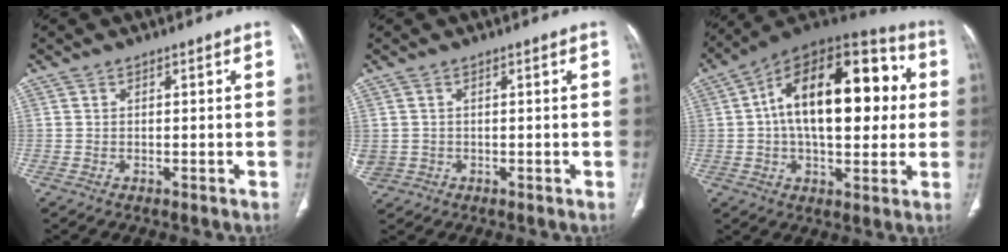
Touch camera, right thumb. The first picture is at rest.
{"total": 3.7, "force": [-0.2, 3.1, 1.9], "torque": [-0.059, 0.004, 0.011]}
{"total": 25.1, "force": [3.5, 13.0, 21.2], "torque": [-0.306, 0.034, 0.043]}